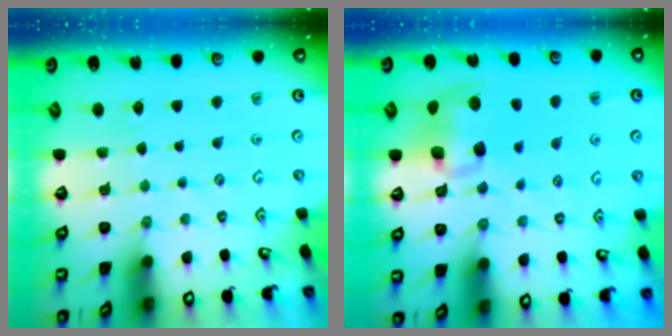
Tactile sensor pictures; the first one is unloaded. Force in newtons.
{"total": 10.2, "press": 10.1, "slide": 1.5}